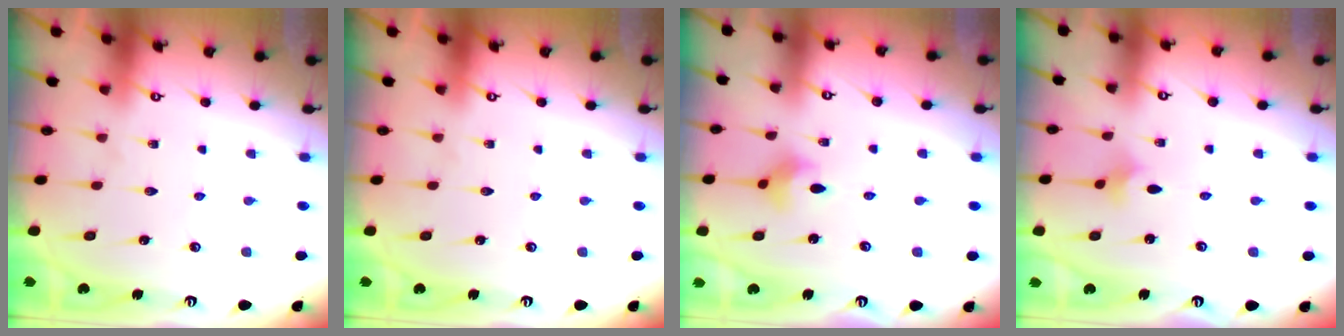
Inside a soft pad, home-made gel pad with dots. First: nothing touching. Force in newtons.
{"total": 0.0}
{"total": 3.4, "press": 3.4, "slide": 0.6}
{"total": 2.4, "press": 2.3, "slide": 0.4}